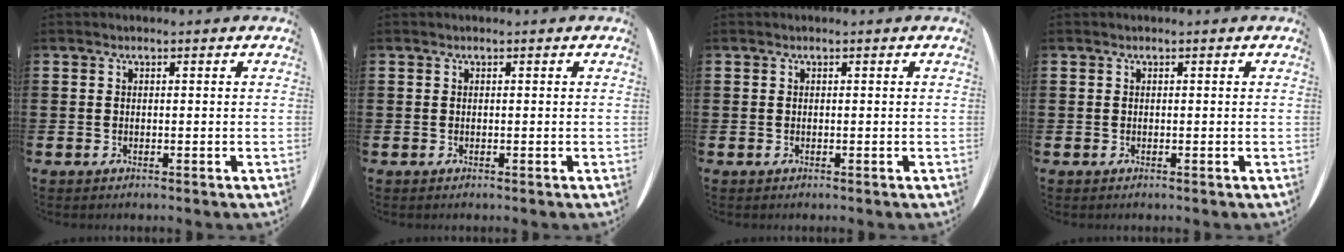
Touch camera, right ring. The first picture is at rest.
{"total": 0.0}
{"total": 0.0}
{"total": 0.0}